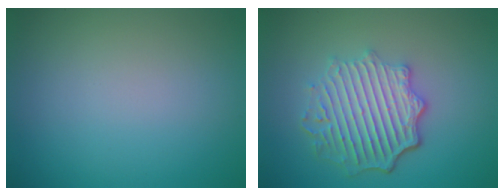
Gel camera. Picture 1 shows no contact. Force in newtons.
{"total": 5.9, "press": 4.6, "slide": 3.8}